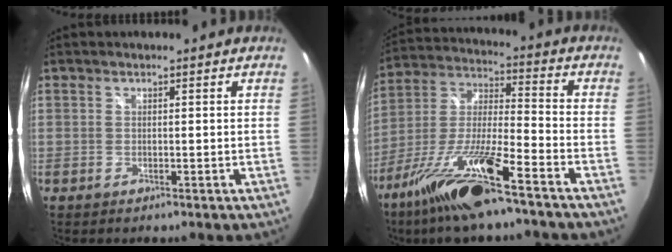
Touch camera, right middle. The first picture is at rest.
{"total": 17.1, "force": [-11.6, 1.8, 12.4], "torque": [-0.251, -0.016, -0.221]}